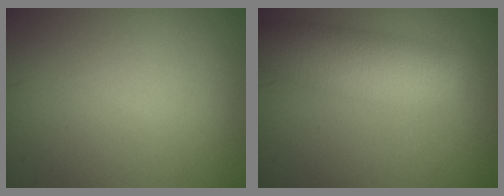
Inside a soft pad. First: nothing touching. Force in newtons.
{"total": 6.2, "press": 6.2, "slide": 0.4}